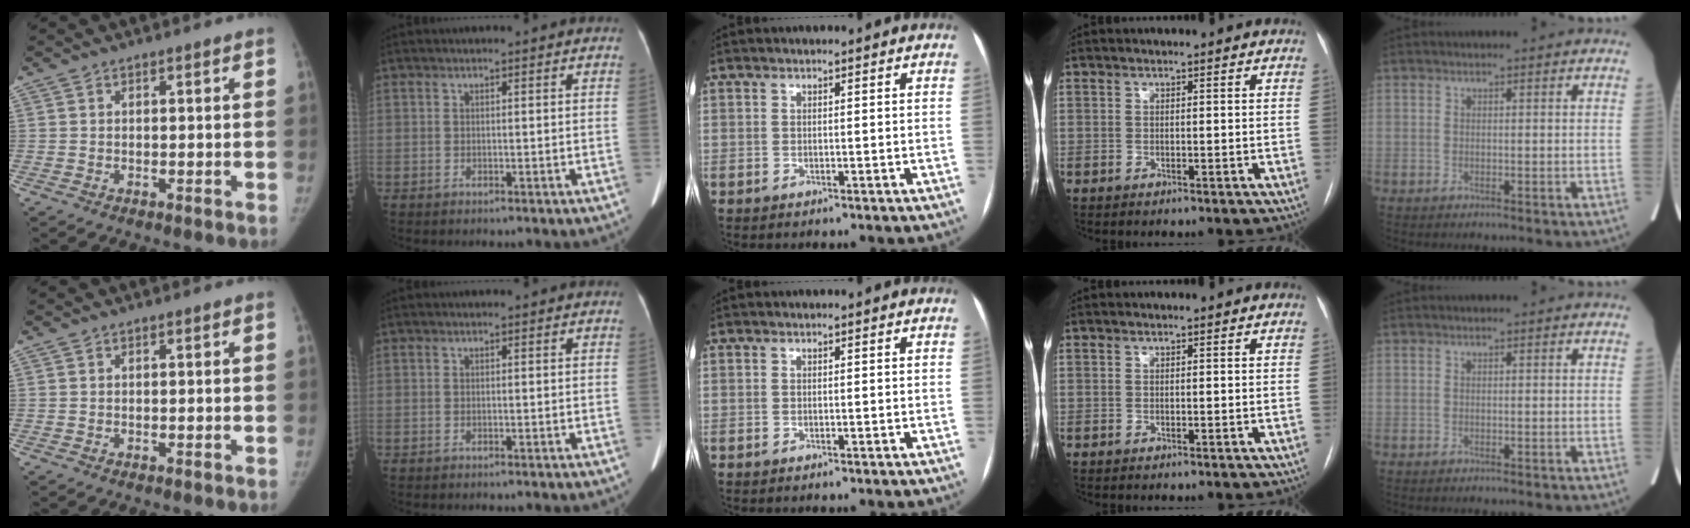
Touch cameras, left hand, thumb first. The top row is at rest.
{}